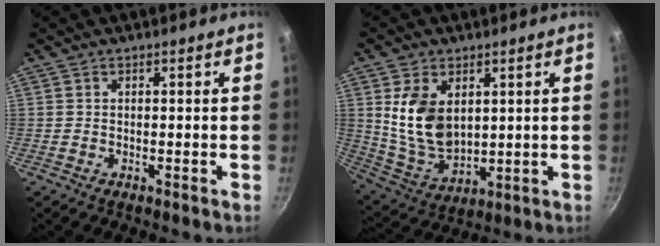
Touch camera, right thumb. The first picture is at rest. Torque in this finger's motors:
{"motor_torque": [-0.93, 1.26, 0.73, -0.38, 0.10]}